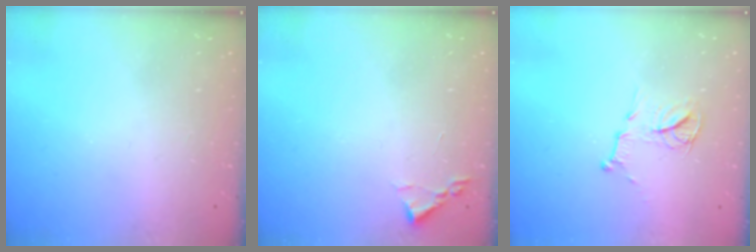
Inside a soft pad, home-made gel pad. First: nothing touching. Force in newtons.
{"total": 1.8, "press": 1.8, "slide": 0.3}
{"total": 11.0, "press": 10.9, "slide": 0.4}